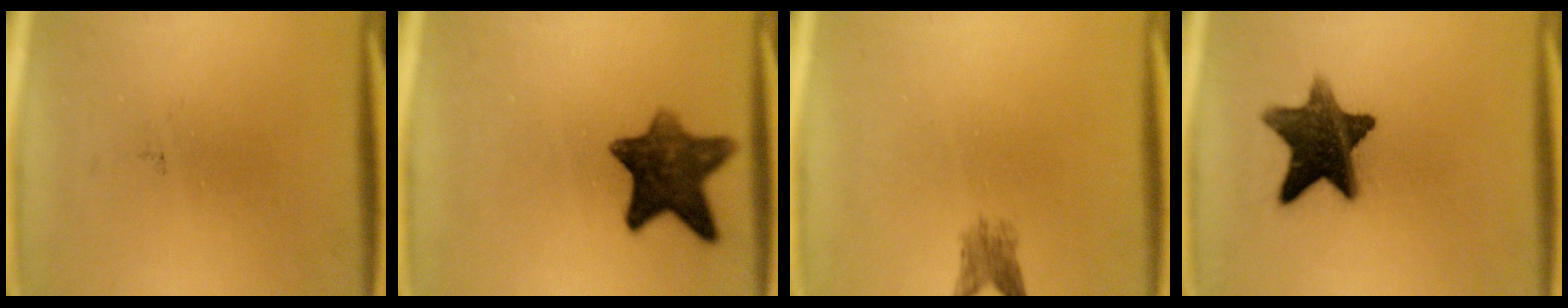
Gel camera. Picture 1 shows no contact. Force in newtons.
{"total": 10.2}
{"total": 2.5}
{"total": 12.3}